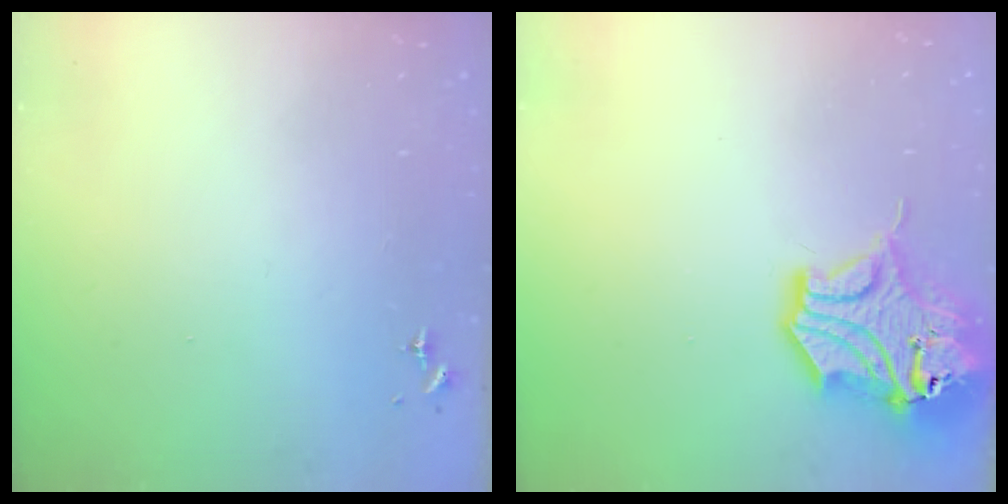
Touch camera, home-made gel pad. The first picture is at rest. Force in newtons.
{"total": 15.4, "press": 15.3, "slide": 2.2}